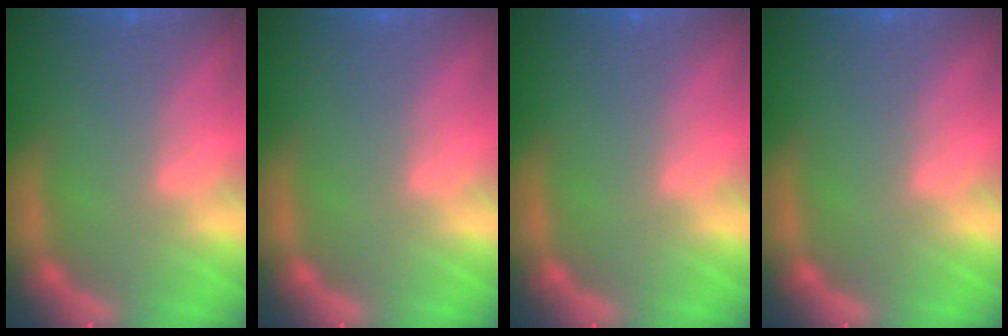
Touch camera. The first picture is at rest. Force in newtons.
{"total": 0.0}
{"total": 0.0}
{"total": 0.0}